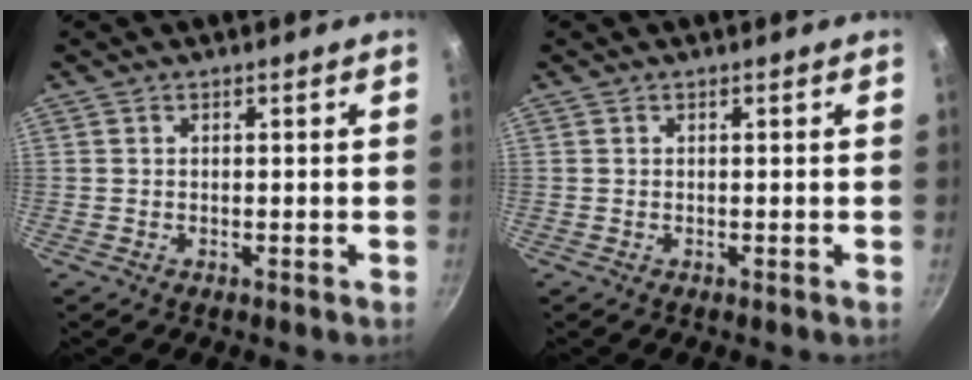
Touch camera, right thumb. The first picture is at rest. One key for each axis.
{"total": 0.0}